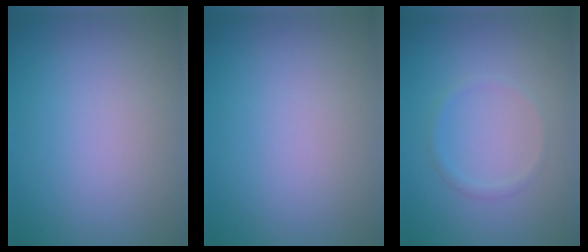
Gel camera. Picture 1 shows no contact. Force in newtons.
{"total": 0.0}
{"total": 0.9, "press": 0.9, "slide": 0.1}